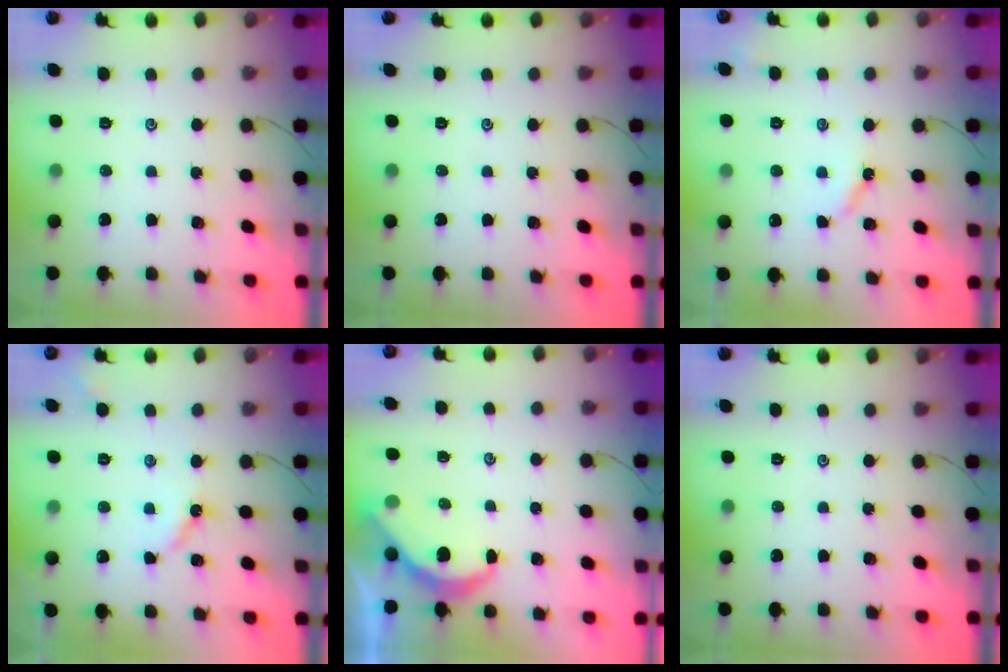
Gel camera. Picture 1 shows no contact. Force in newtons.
{"total": 0.0}
{"total": 4.3, "press": 4.3, "slide": 0.3}
{"total": 5.0, "press": 5.0, "slide": 0.5}
{"total": 5.4, "press": 5.4, "slide": 0.3}
{"total": 0.0}